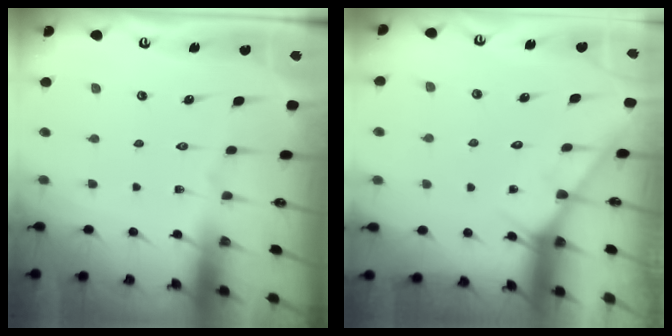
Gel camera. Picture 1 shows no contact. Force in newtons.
{"total": 5.1, "press": 5.1, "slide": 0.3}